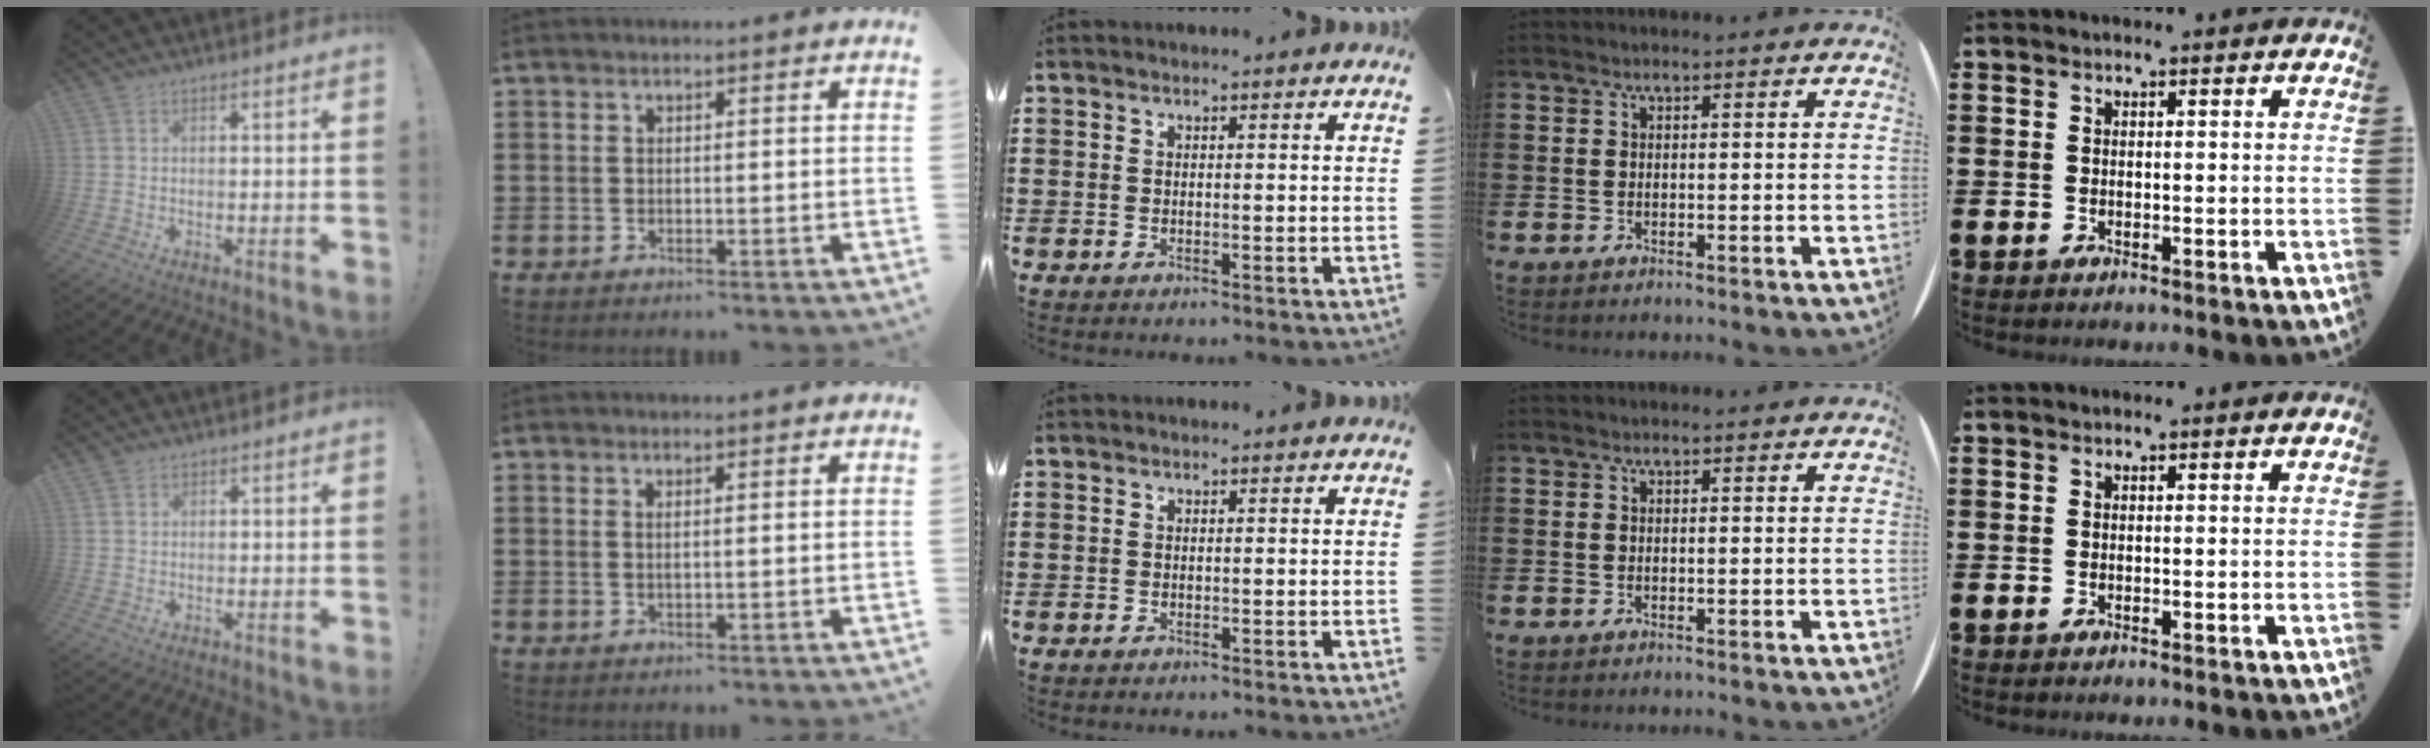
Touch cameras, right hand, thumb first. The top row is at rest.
{"thumb": {"total": 0.8, "force": [0.6, 0.4, -0.1], "torque": [0.009, -0.002, 0.011]}, "index": {"total": 0.6, "force": [0.3, -0.1, 0.6], "torque": [-0.011, 0.000, 0.006]}}